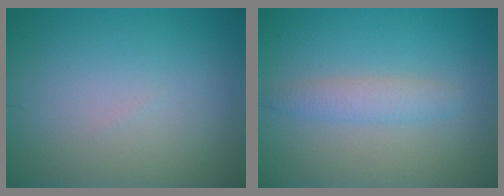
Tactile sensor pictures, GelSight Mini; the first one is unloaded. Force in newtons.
{"total": 2.1, "press": 2.1, "slide": 0.1}